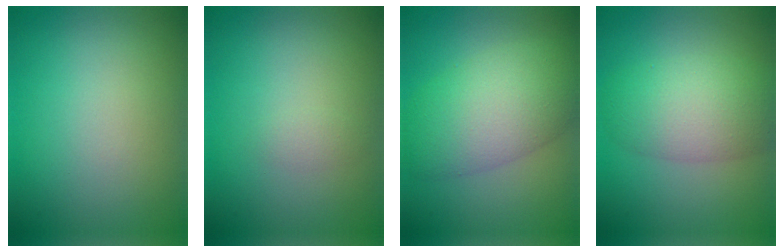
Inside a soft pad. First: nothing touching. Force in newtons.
{"total": 0.8, "press": 0.8, "slide": 0.0}
{"total": 7.5, "press": 7.5, "slide": 0.3}
{"total": 6.1, "press": 6.1, "slide": 0.2}